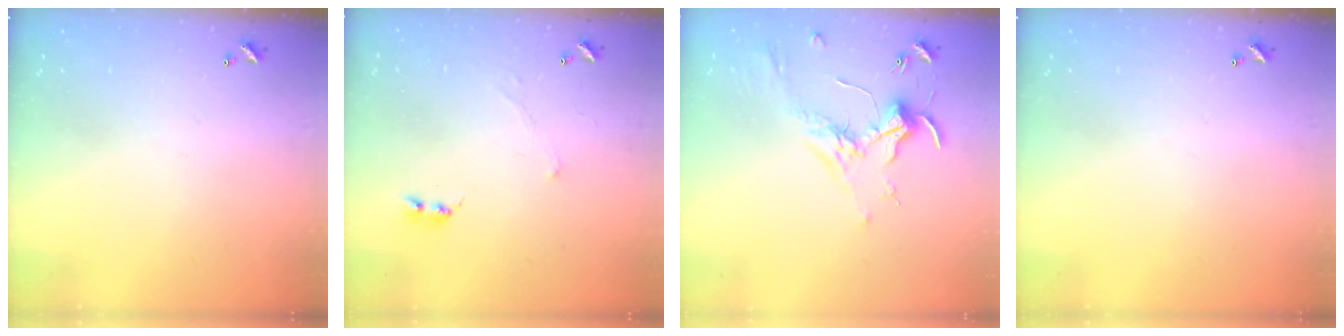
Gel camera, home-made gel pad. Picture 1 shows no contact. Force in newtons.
{"total": 0.0}
{"total": 1.8, "press": 1.6, "slide": 0.7}
{"total": 0.0}